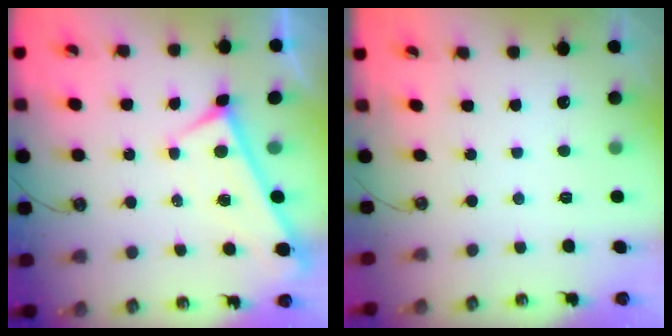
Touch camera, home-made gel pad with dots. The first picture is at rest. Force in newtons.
{"total": 0.0}